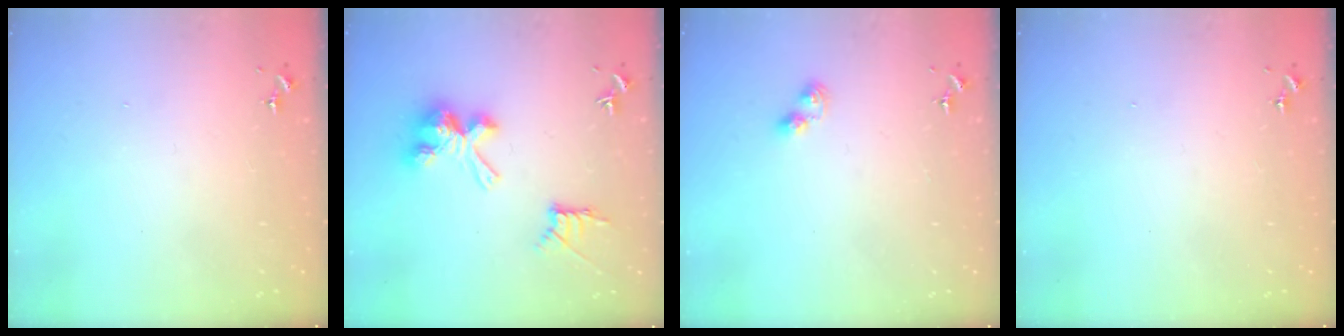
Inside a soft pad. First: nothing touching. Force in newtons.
{"total": 13.8, "press": 13.8, "slide": 0.4}
{"total": 4.3, "press": 4.3, "slide": 0.5}
{"total": 0.0}